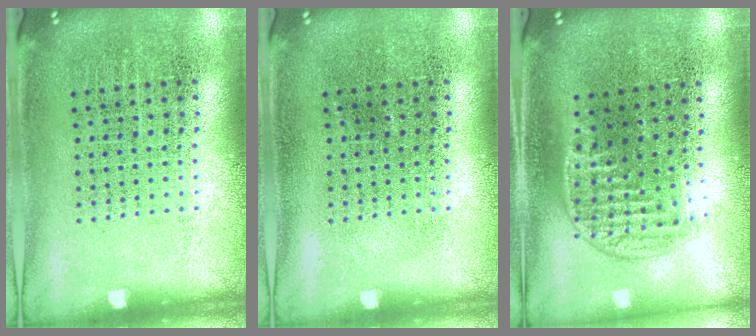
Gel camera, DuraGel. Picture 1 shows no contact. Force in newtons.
{"total": 0.0}
{"total": 1.3, "press": 1.1, "slide": 0.6}